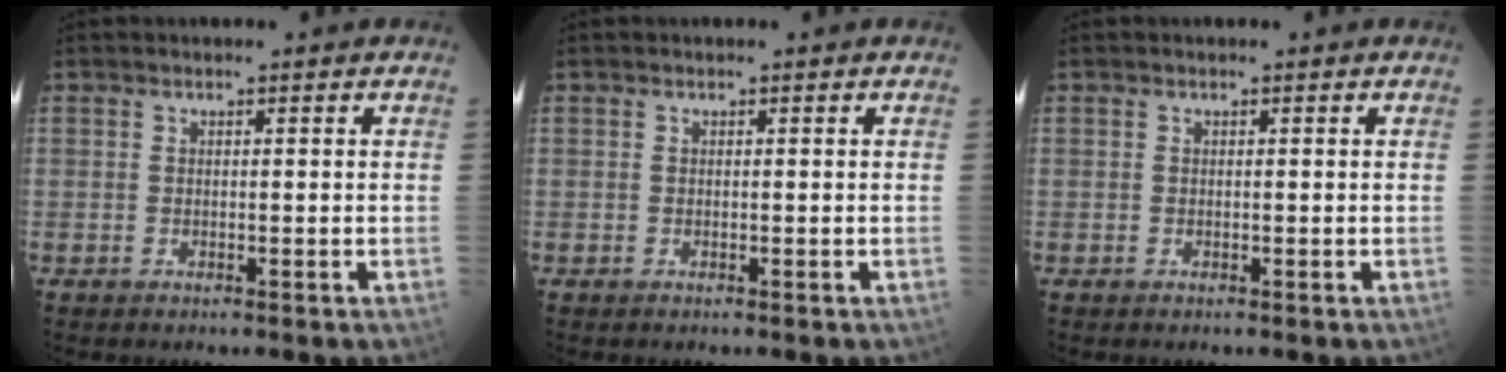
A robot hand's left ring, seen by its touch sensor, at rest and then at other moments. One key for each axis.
{"total": 0.0}
{"total": 0.0}